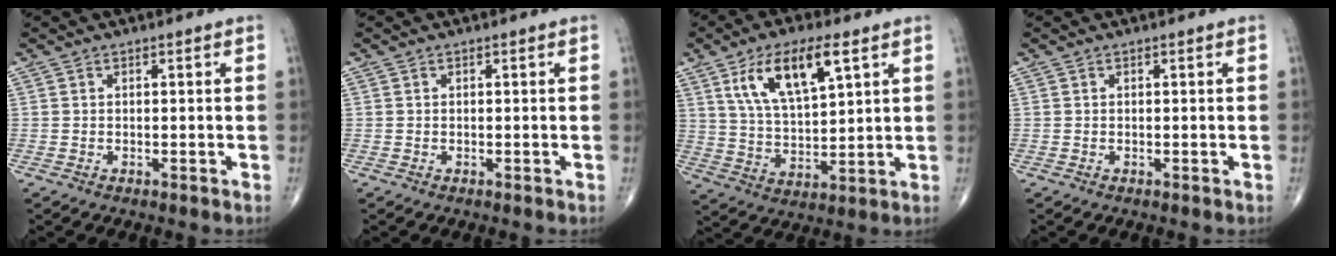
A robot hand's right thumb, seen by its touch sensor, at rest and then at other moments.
{"total": 0.0}
{"total": 13.7, "force": [6.4, 5.4, 10.9], "torque": [-0.184, -0.019, 0.123]}
{"total": 0.0}